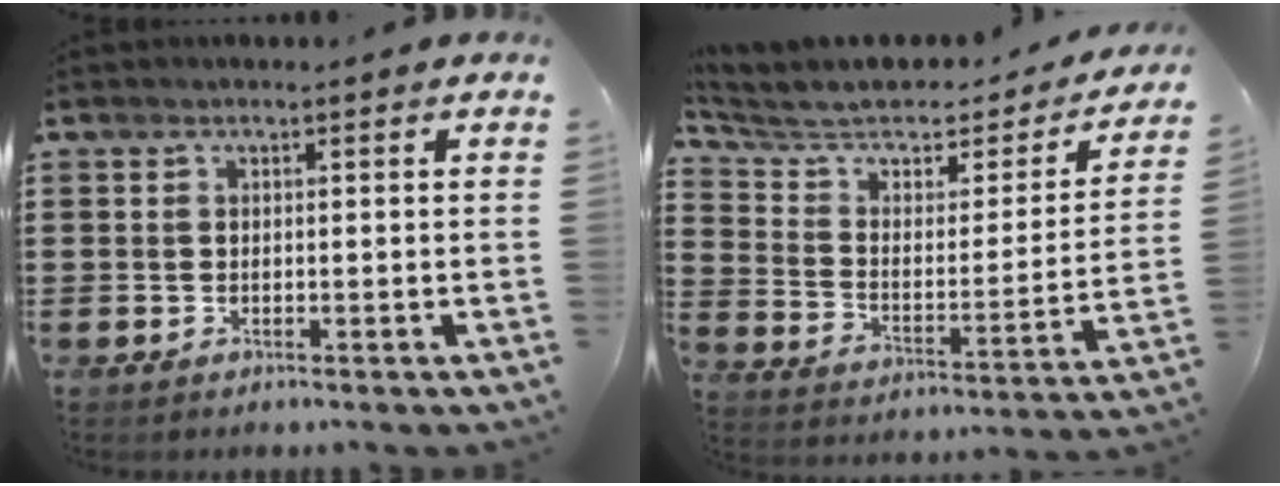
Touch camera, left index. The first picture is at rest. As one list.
[{"total": 6.2, "force": [4.7, 2.5, 3.2], "torque": [-0.088, -0.033, 0.075]}]